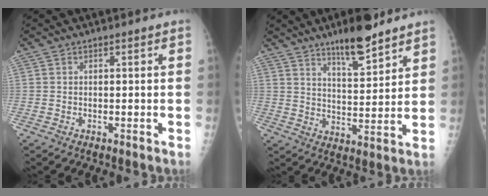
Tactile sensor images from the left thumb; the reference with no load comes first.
{"total": 10.4, "force": [7.8, 2.5, 6.4], "torque": [-0.086, -0.055, 0.131]}